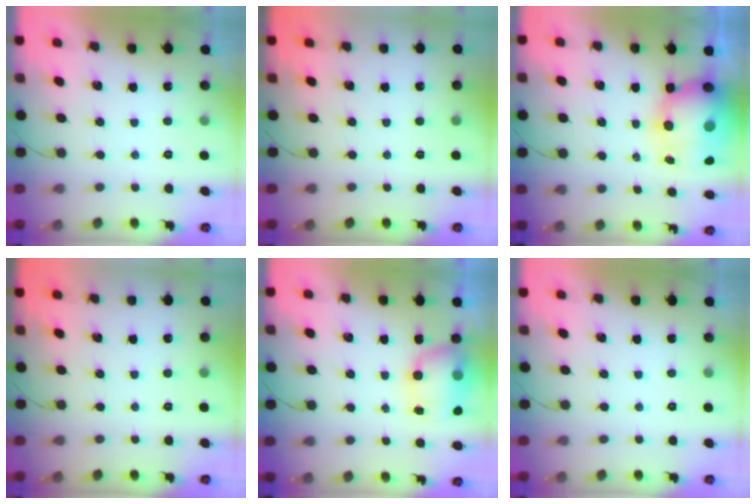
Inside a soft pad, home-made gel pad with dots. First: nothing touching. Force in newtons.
{"total": 0.0}
{"total": 13.2, "press": 12.9, "slide": 2.8}
{"total": 0.0}
{"total": 7.5, "press": 7.3, "slide": 1.7}
{"total": 0.0}